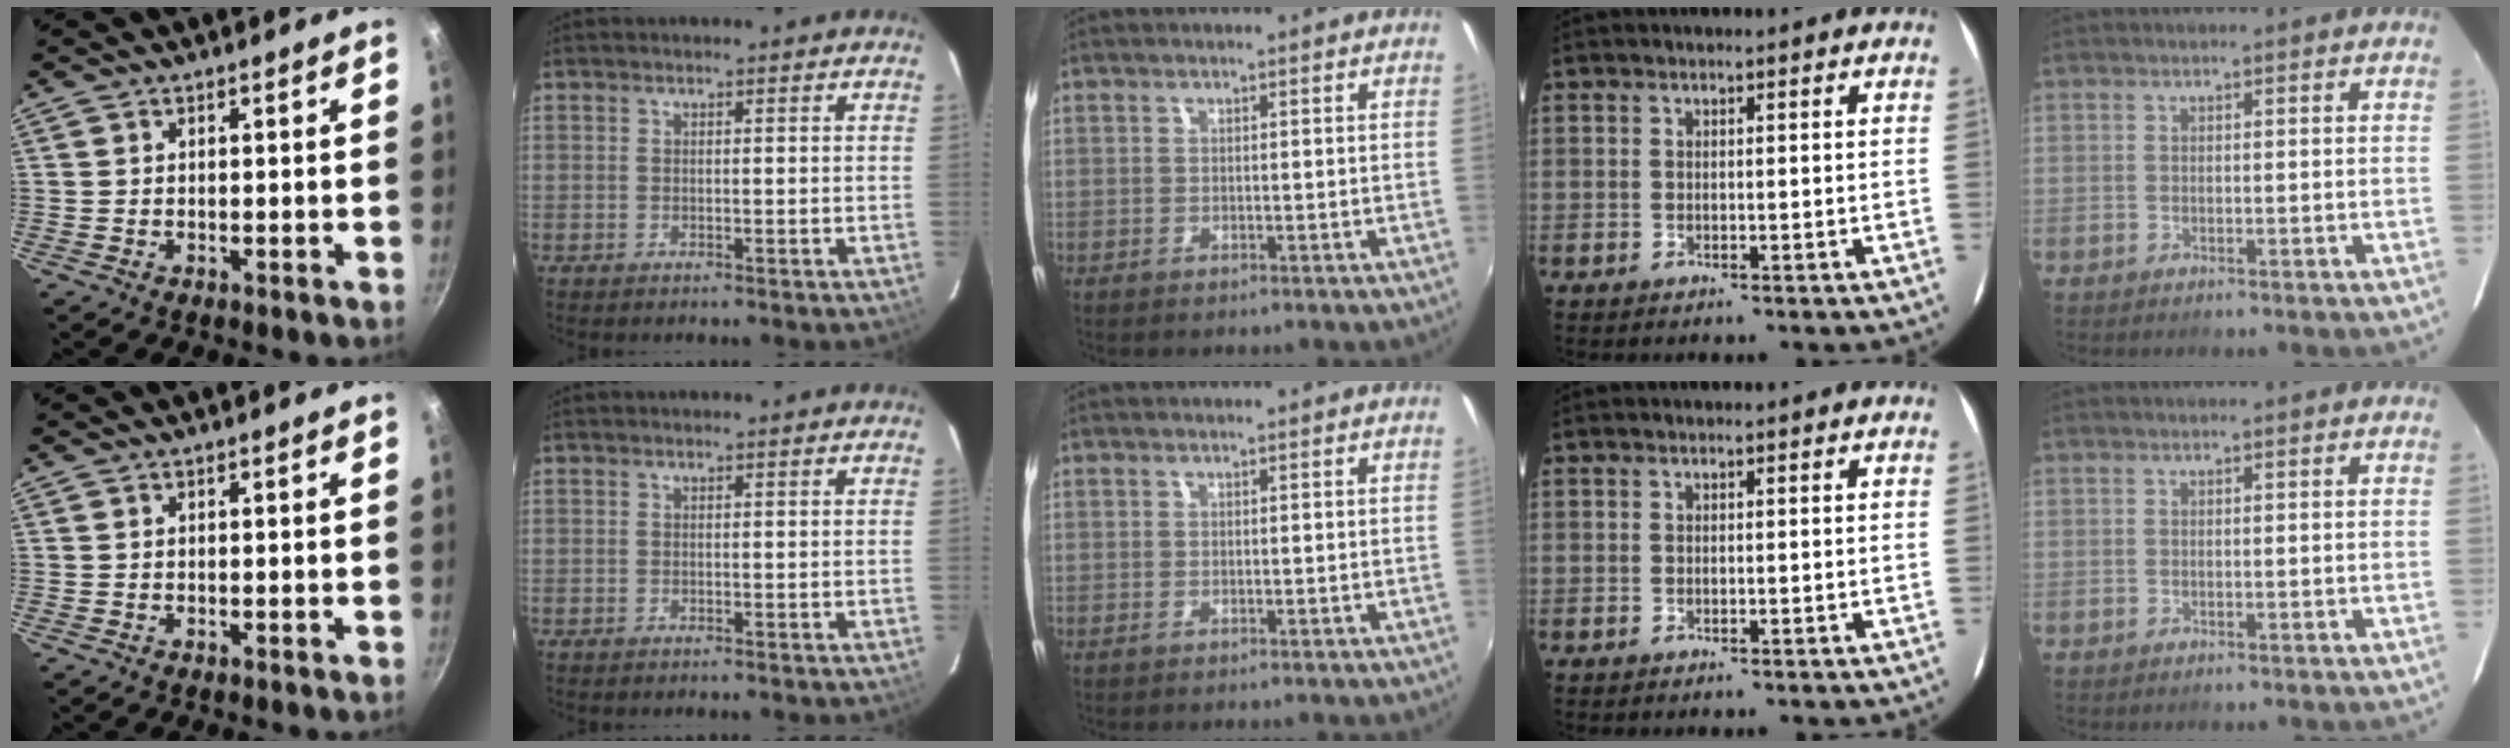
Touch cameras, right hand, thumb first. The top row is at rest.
{}